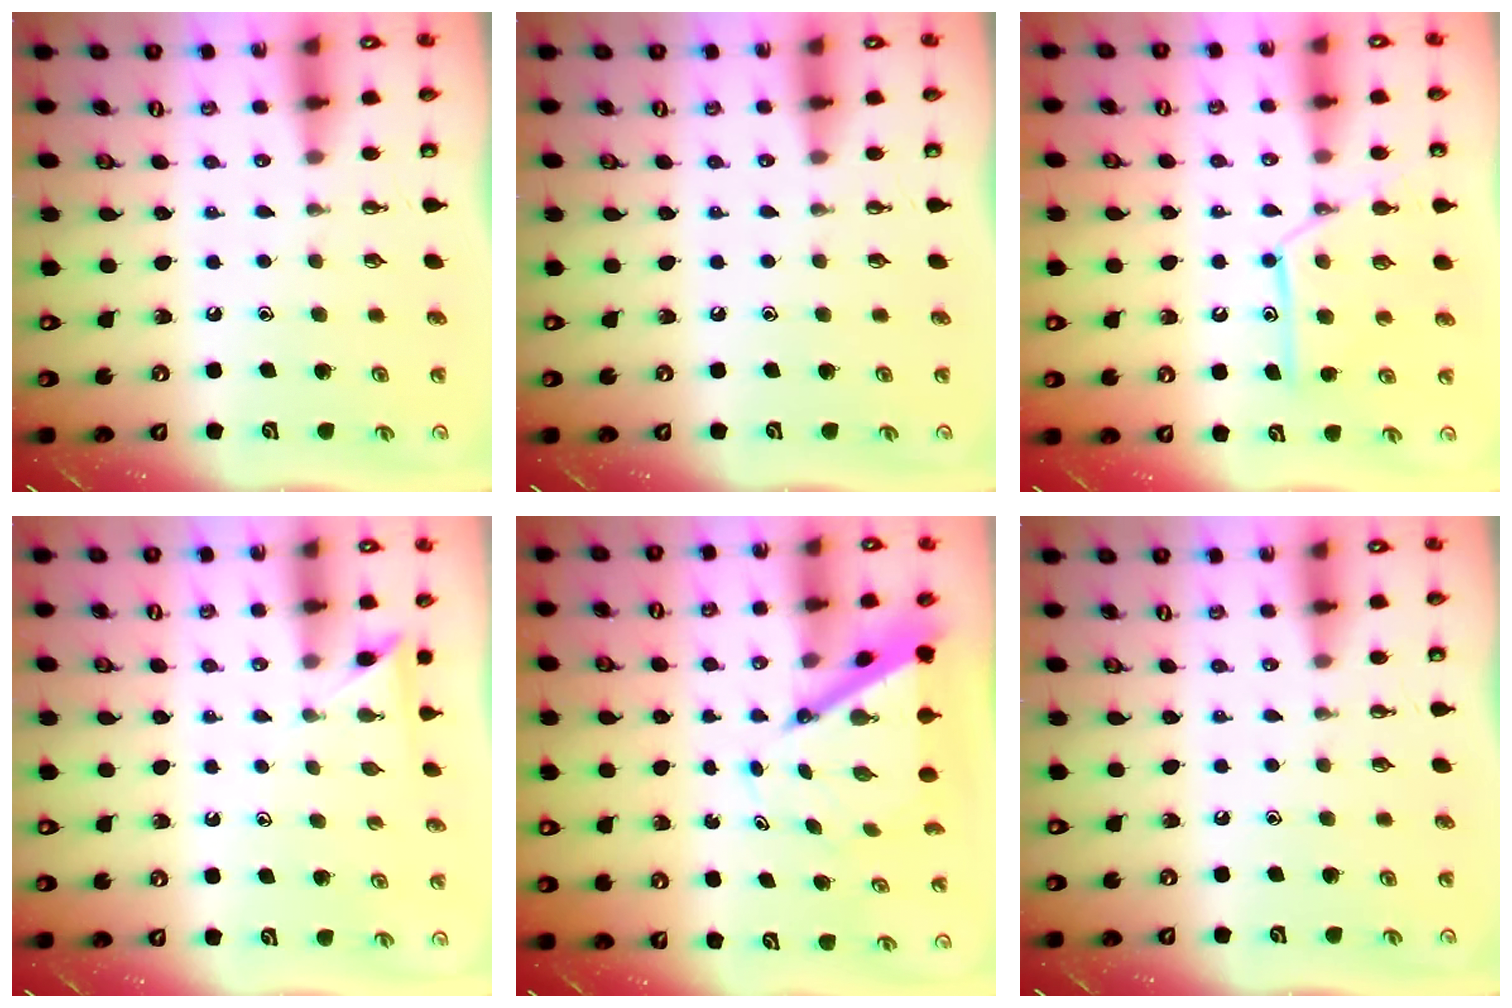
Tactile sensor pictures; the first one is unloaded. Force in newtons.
{"total": 0.0}
{"total": 12.2, "press": 12.2, "slide": 0.9}
{"total": 2.3, "press": 2.3, "slide": 0.2}
{"total": 7.0, "press": 6.9, "slide": 0.6}
{"total": 0.0}